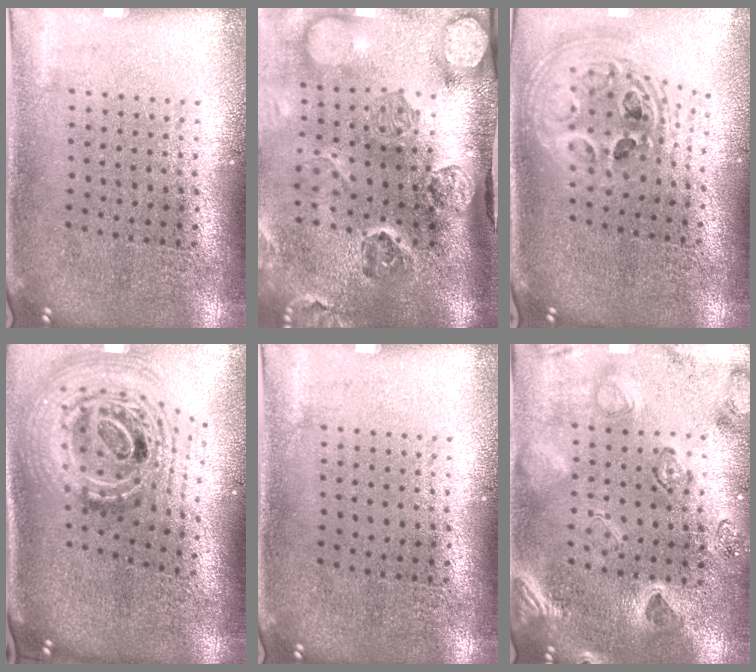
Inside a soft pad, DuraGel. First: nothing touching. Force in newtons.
{"total": 4.9, "press": 3.6, "slide": 3.4}
{"total": 2.3, "press": 1.8, "slide": 1.5}
{"total": 2.5, "press": 1.8, "slide": 1.8}
{"total": 0.0}
{"total": 2.4, "press": 2.3, "slide": 0.7}